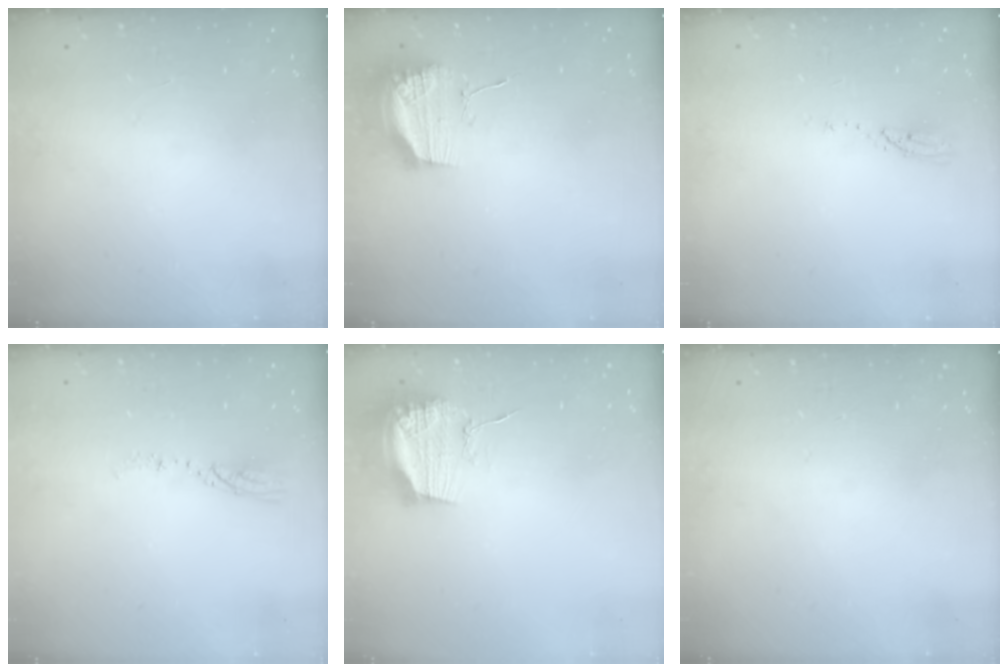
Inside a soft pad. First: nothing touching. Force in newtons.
{"total": 11.7, "press": 11.6, "slide": 1.0}
{"total": 3.0, "press": 2.9, "slide": 0.3}
{"total": 3.9, "press": 3.9, "slide": 0.4}
{"total": 15.6, "press": 15.6, "slide": 0.1}
{"total": 13.4, "press": 3.0, "slide": 13.1}